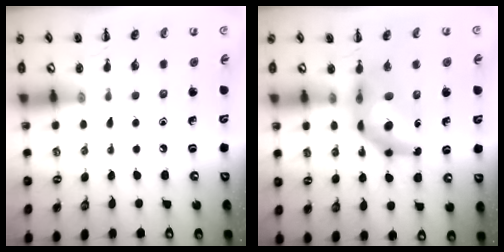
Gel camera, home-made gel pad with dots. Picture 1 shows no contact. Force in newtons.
{"total": 9.6, "press": 9.0, "slide": 3.4}